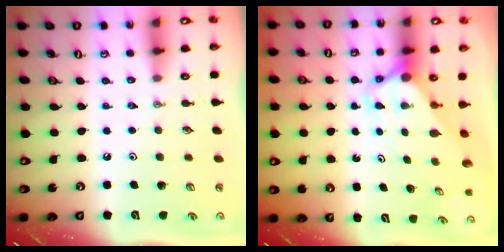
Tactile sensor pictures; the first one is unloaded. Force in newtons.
{"total": 3.1, "press": 3.1, "slide": 0.3}